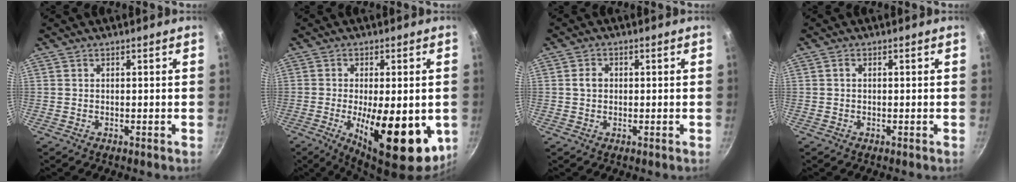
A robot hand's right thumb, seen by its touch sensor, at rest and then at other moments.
{"total": 19.6, "force": [-4.9, 7.7, 17.4], "torque": [-0.221, -0.026, -0.048]}
{"total": 2.5, "force": [0.1, 2.1, 1.3], "torque": [-0.016, 0.007, 0.000]}
{"total": 0.6, "force": [0.1, 0.4, 0.5], "torque": [-0.008, 0.002, 0.000]}